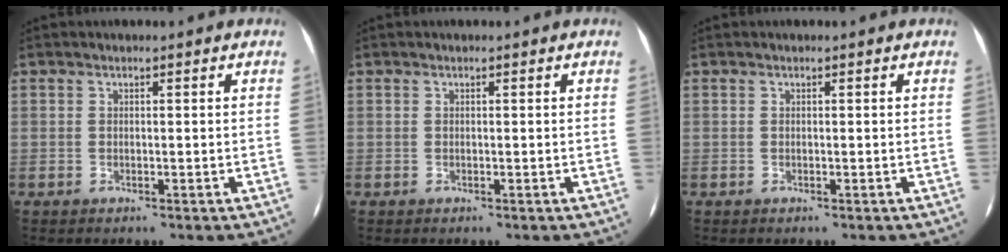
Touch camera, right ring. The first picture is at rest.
{"total": 0.0}
{"total": 0.0}